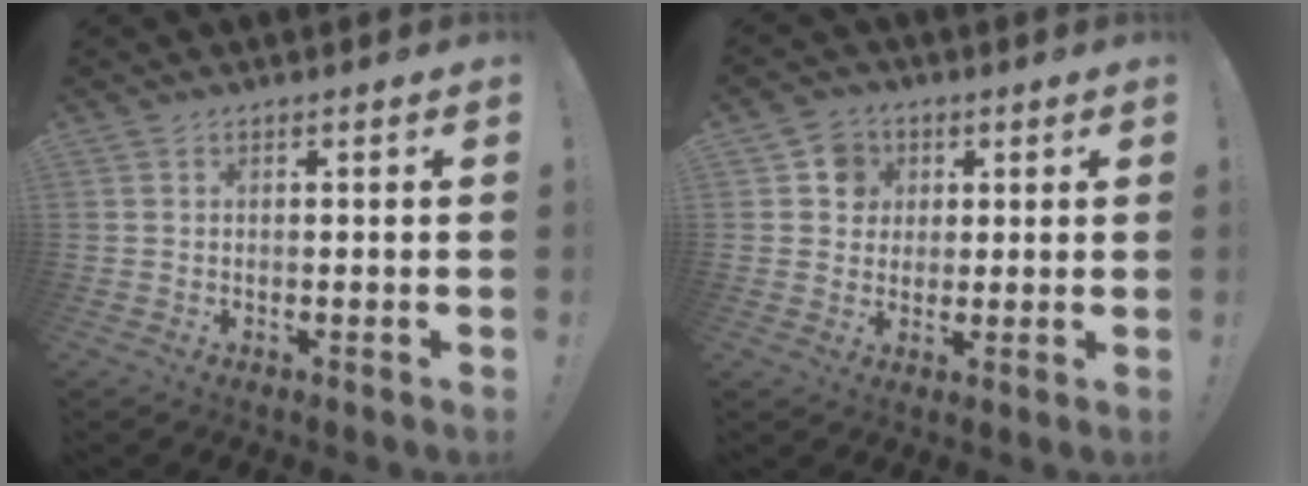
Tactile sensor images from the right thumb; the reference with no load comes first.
{"total": 7.1, "force": [1.8, 6.7, 1.4], "torque": [-0.024, 0.000, 0.038]}